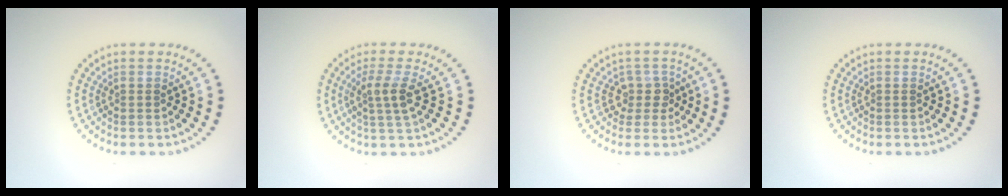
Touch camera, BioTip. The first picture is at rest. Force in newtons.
{"total": 2.6, "press": 2.0, "slide": 1.6}
{"total": 1.9, "press": 1.4, "slide": 1.3}
{"total": 0.0}